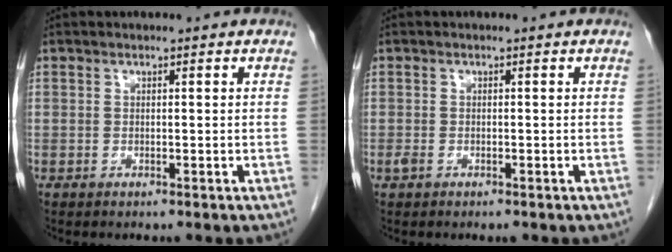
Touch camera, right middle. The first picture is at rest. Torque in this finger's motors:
{"motor_torque": [0.20, -0.02, 0.00, 0.00]}